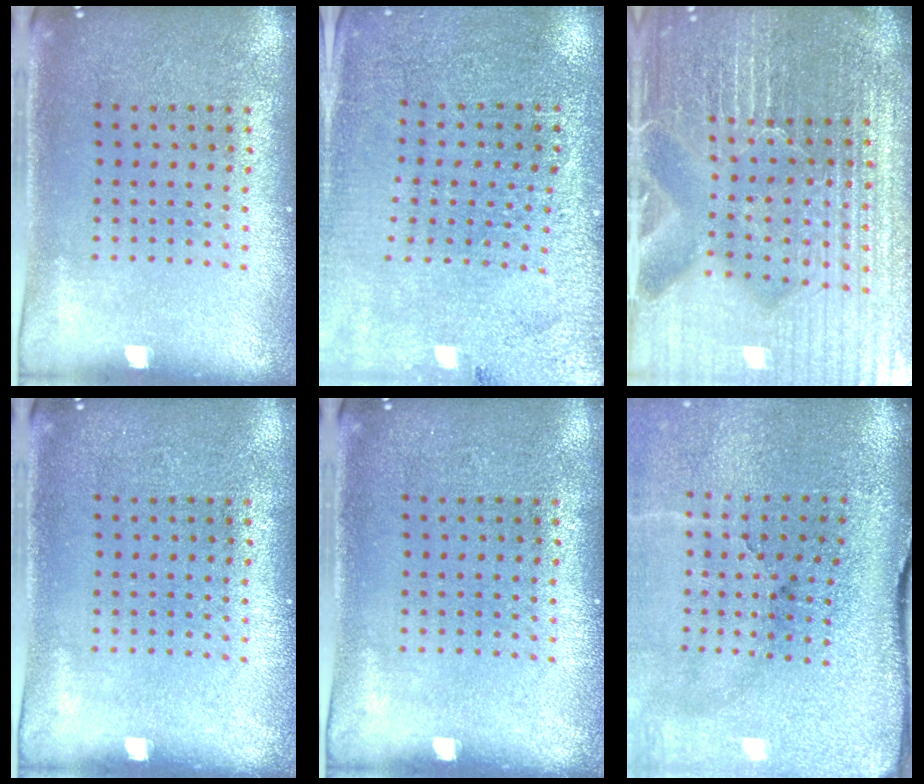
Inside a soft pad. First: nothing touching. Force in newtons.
{"total": 2.8, "press": 2.8, "slide": 0.3}
{"total": 6.3, "press": 5.6, "slide": 2.8}
{"total": 0.0}
{"total": 0.0}
{"total": 5.3, "press": 4.2, "slide": 3.2}